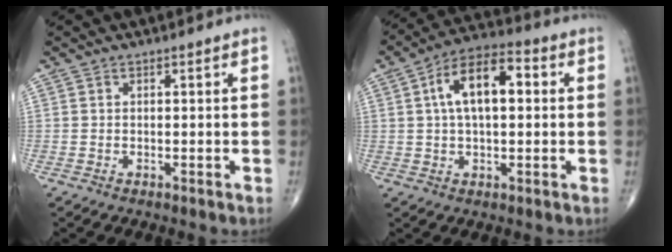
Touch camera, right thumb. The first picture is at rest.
{"total": 12.4, "force": [2.3, 6.2, 10.6], "torque": [-0.176, 0.023, 0.029]}